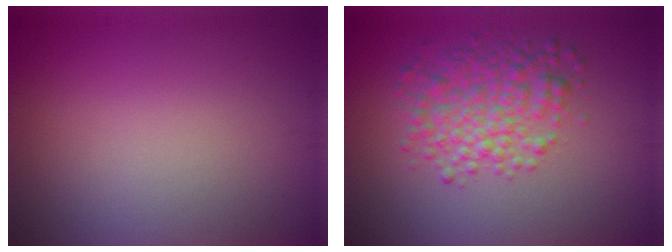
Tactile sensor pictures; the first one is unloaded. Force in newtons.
{"total": 4.7, "press": 4.7, "slide": 0.0}